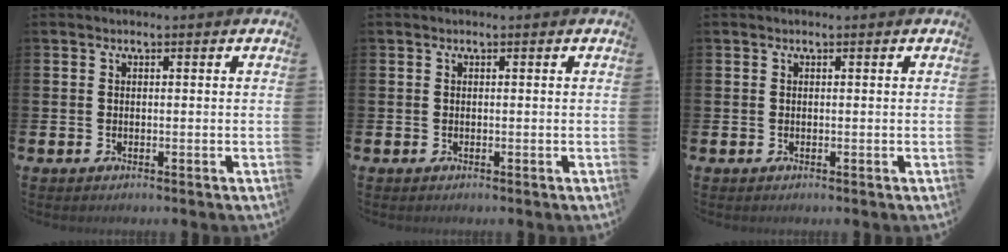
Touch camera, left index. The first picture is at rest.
{"total": 0.0}
{"total": 0.0}